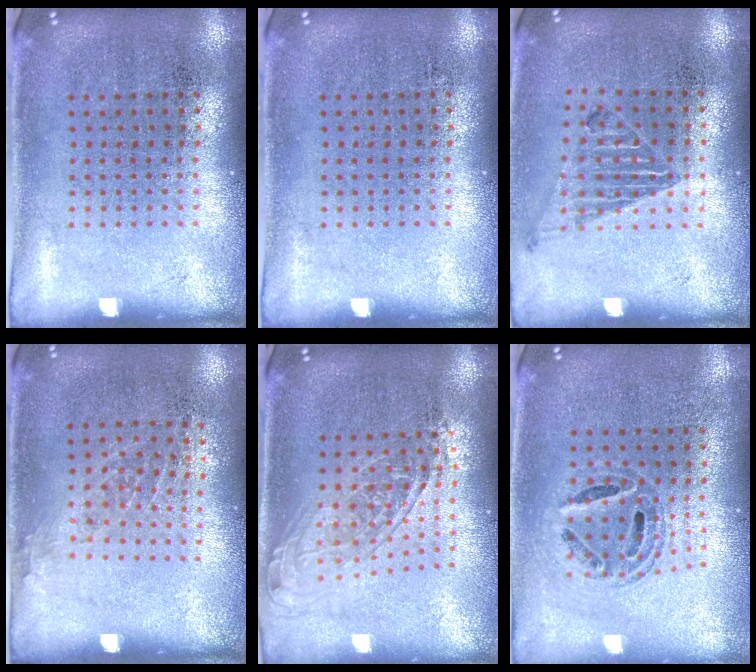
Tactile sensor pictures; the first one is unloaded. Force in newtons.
{"total": 0.0}
{"total": 1.0, "press": 1.0, "slide": 0.2}
{"total": 0.9, "press": 0.7, "slide": 0.6}
{"total": 1.5, "press": 1.3, "slide": 0.8}
{"total": 0.7, "press": 0.7, "slide": 0.3}